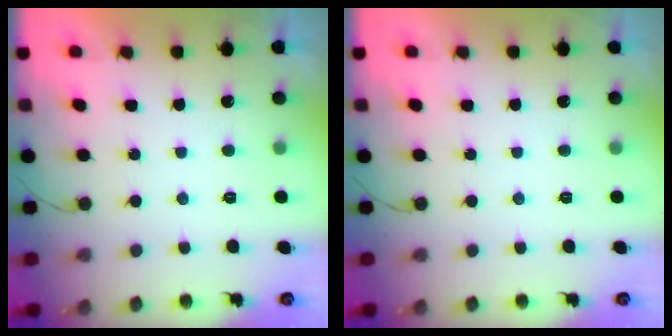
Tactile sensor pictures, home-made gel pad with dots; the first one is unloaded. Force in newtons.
{"total": 0.0}